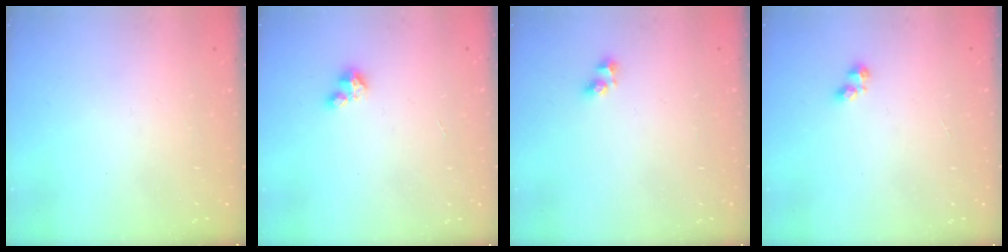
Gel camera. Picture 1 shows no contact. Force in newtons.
{"total": 2.0, "press": 2.0, "slide": 0.2}
{"total": 4.6, "press": 4.6, "slide": 0.3}
{"total": 2.4, "press": 2.3, "slide": 0.5}